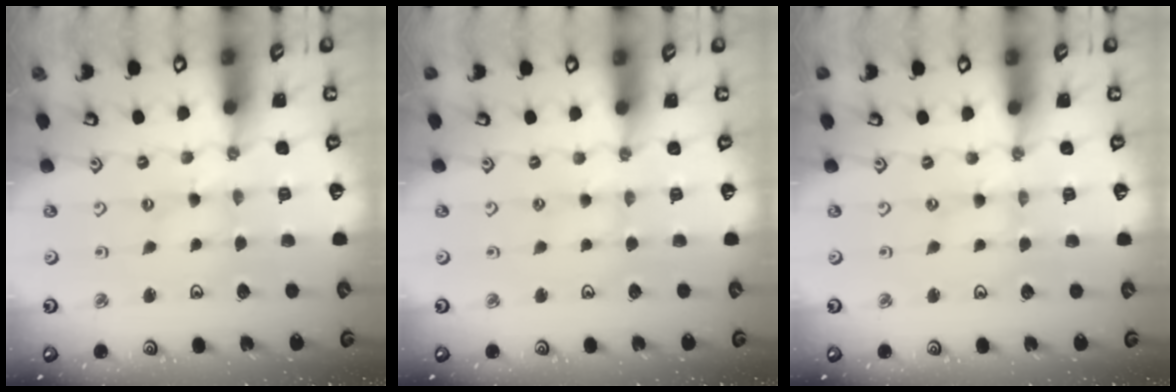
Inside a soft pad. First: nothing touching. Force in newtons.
{"total": 2.3, "press": 2.3, "slide": 0.5}
{"total": 0.0}